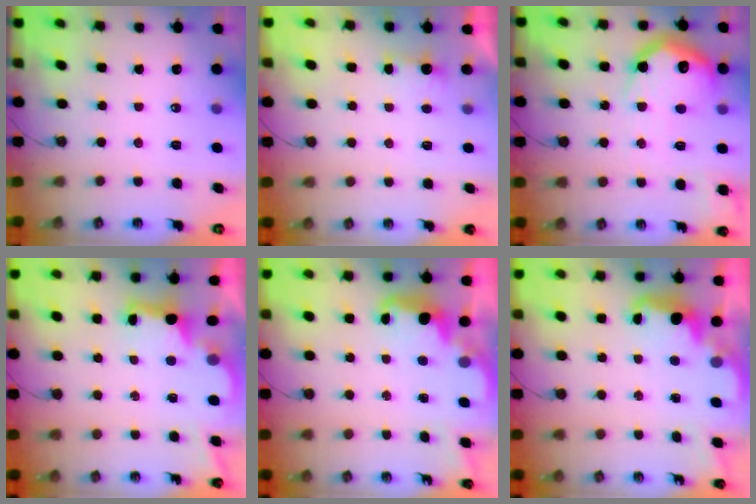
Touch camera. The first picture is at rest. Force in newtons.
{"total": 1.6, "press": 1.4, "slide": 0.9}
{"total": 22.7, "press": 22.6, "slide": 2.0}
{"total": 2.9, "press": 2.8, "slide": 0.9}
{"total": 2.7, "press": 2.6, "slide": 0.7}
{"total": 2.7, "press": 2.6, "slide": 0.7}